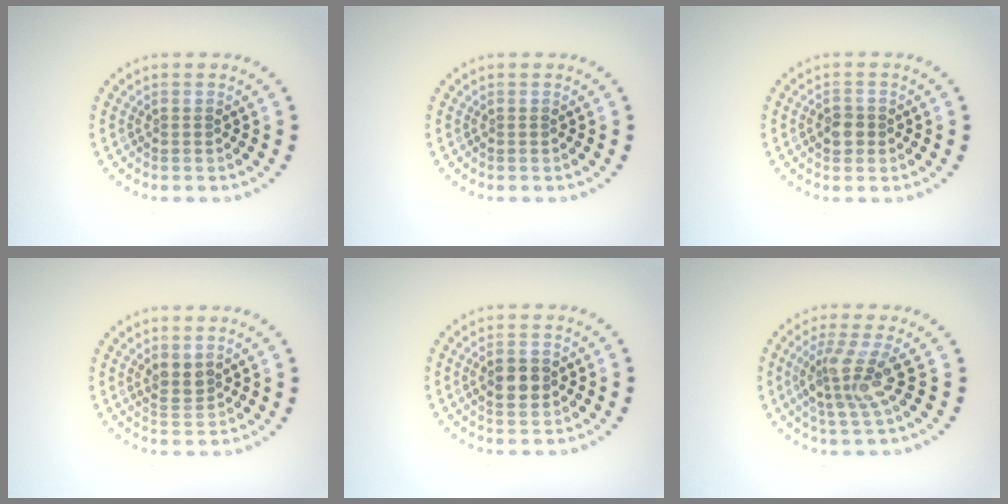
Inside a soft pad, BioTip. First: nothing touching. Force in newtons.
{"total": 0.0}
{"total": 1.7, "press": 1.6, "slide": 0.5}
{"total": 1.7, "press": 1.5, "slide": 0.8}
{"total": 2.9, "press": 2.9, "slide": 0.1}
{"total": 3.7, "press": 3.0, "slide": 2.1}